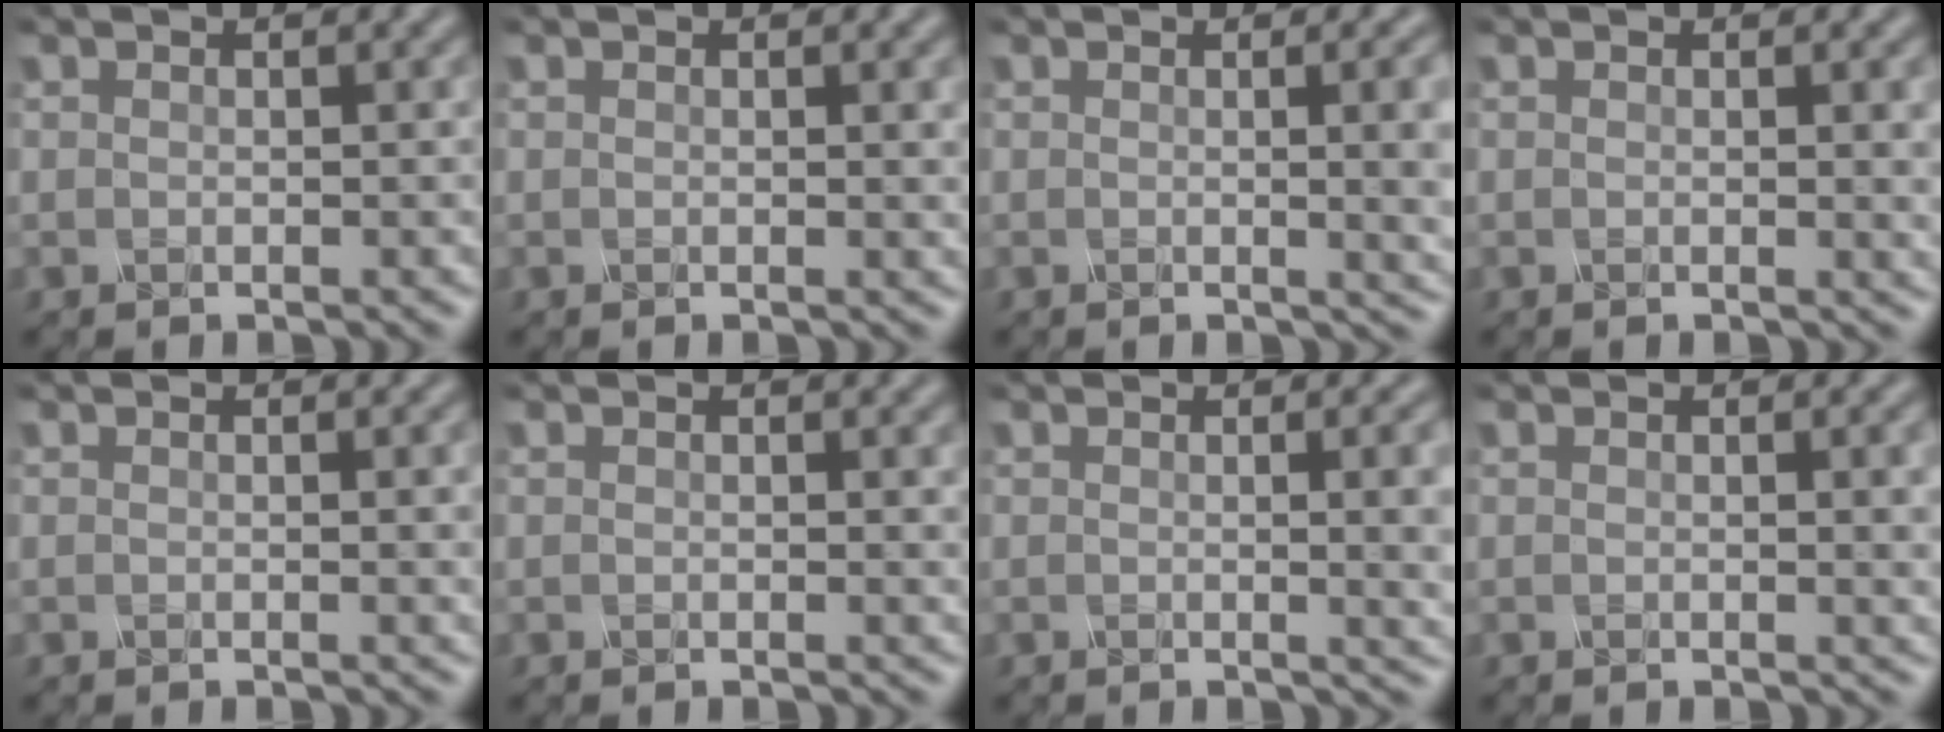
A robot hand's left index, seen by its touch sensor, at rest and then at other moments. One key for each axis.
{"total": 1.4, "fx": 0.3, "fy": 0.5, "fz": 1.3, "tx": -0.008, "ty": 0.002, "tz": 0.000}
{"total": 8.0, "fx": 0.3, "fy": 3.6, "fz": 7.2, "tx": -0.026, "ty": 0.016, "tz": 0.001}
{"total": 3.1, "fx": 0.3, "fy": 1.1, "fz": 2.9, "tx": -0.023, "ty": 0.002, "tz": 0.002}
{"total": 1.9, "fx": 0.1, "fy": 0.7, "fz": 1.8, "tx": -0.014, "ty": 0.002, "tz": -0.003}
{"total": 0.8, "fx": 0.3, "fy": 0.3, "fz": 0.7, "tx": -0.003, "ty": 0.001, "tz": 0.002}
{"total": 6.9, "fx": 0.3, "fy": 2.9, "fz": 6.3, "tx": -0.030, "ty": 0.009, "tz": 0.003}
{"total": 3.5, "fx": 0.4, "fy": 1.2, "fz": 3.2, "tx": -0.027, "ty": 0.006, "tz": 0.003}